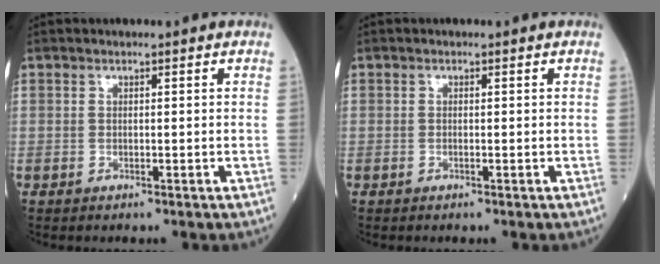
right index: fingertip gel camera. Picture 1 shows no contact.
{"total": 0.0}